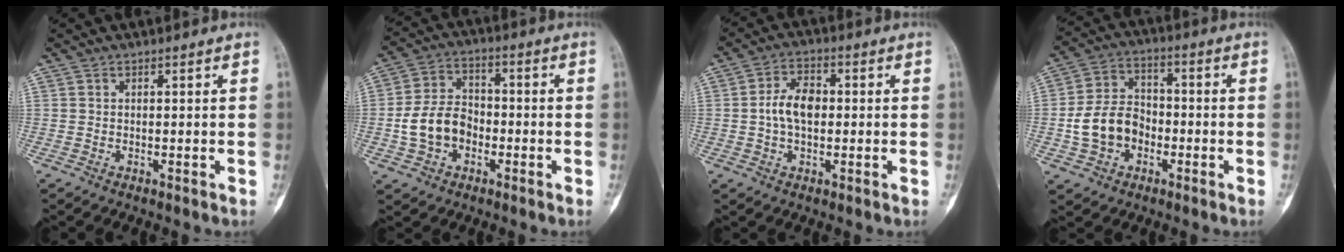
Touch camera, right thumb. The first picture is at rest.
{"total": 9.9, "force": [-2.4, 7.4, 6.1], "torque": [-0.101, 0.033, -0.050]}
{"total": 6.9, "force": [-0.1, 4.3, 5.4], "torque": [-0.094, 0.016, -0.008]}
{"total": 10.6, "force": [-2.6, 8.2, 6.2], "torque": [-0.100, 0.035, -0.053]}